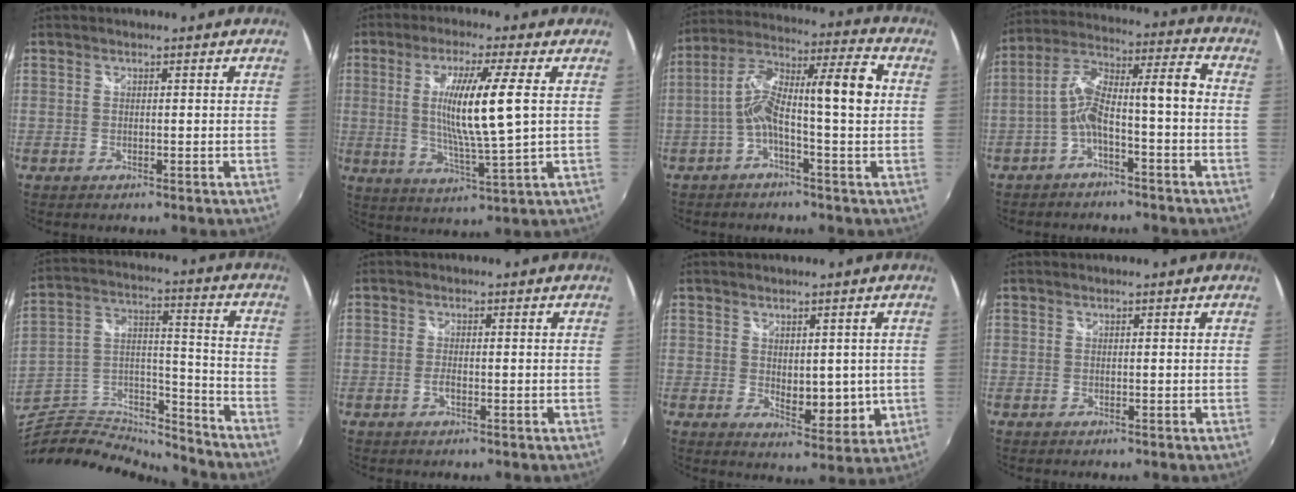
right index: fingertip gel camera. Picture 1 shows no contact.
{"total": 11.4, "force": [1.4, -0.6, 11.3], "torque": [-0.206, -0.016, 0.029]}
{"total": 12.2, "force": [-0.9, 1.6, 12.1], "torque": [-0.221, 0.023, -0.022]}
{"total": 10.1, "force": [-3.0, 1.9, 9.5], "torque": [-0.184, 0.026, -0.049]}
{"total": 19.2, "force": [-17.1, 5.8, 6.6], "torque": [-0.140, 0.028, -0.297]}
{"total": 1.0, "force": [-0.7, 0.0, 0.7], "torque": [-0.017, 0.000, -0.014]}
{"total": 6.7, "force": [0.2, 3.9, 5.5], "torque": [-0.078, -0.017, 0.013]}
{"total": 0.0}